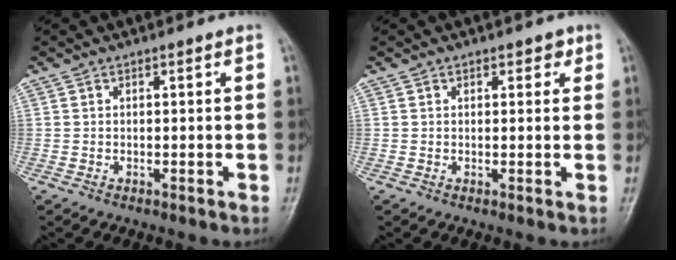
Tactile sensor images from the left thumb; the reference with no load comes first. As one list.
[{"total": 1.9, "force": [1.1, 1.2, 1.0], "torque": [0.003, -0.002, 0.011]}]